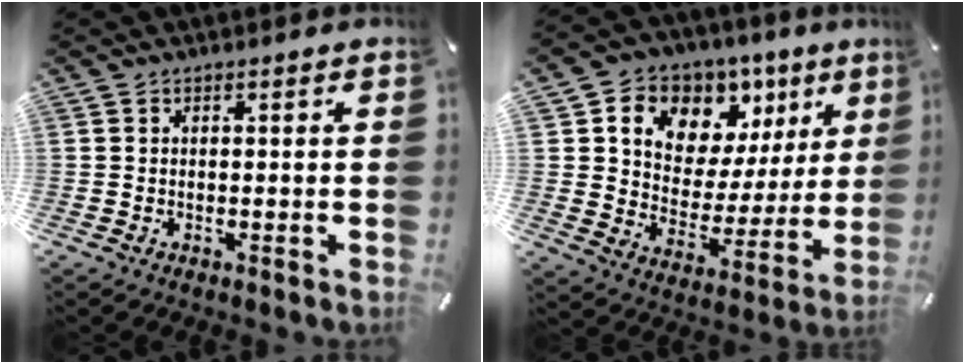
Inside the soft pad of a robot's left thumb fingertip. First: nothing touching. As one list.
[{"total": 10.6, "force": [6.2, 8.2, 2.5], "torque": [-0.046, -0.066, 0.112]}]